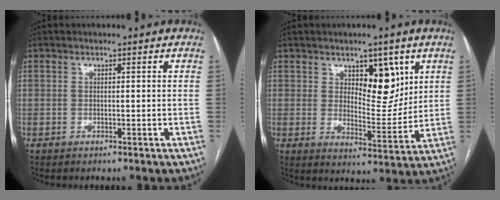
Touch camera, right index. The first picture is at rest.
{"total": 6.9, "force": [3.8, 3.4, 4.6], "torque": [-0.058, -0.006, 0.066]}